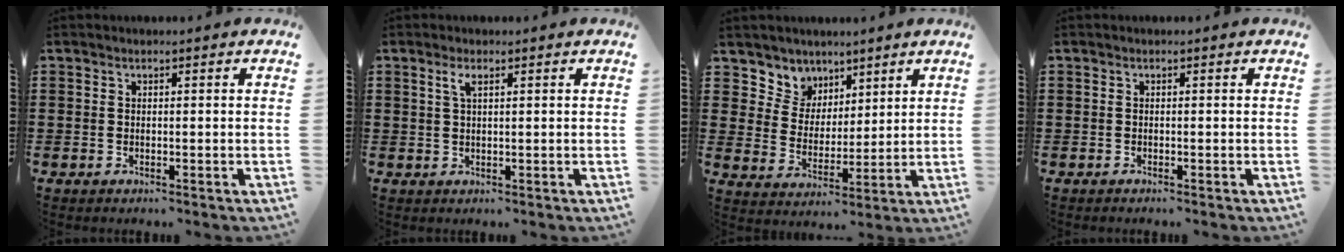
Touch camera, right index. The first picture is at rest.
{"total": 1.9, "force": [0.9, 0.5, 1.6], "torque": [-0.034, 0.005, 0.014]}
{"total": 6.0, "force": [4.1, 4.3, -0.9], "torque": [-0.025, -0.024, 0.075]}
{"total": 0.0}